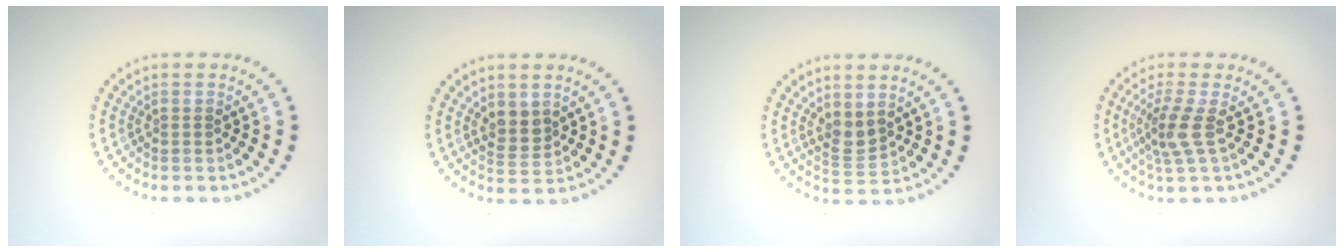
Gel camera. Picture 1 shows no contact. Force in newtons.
{"total": 2.2, "press": 1.9, "slide": 1.1}
{"total": 2.0, "press": 1.6, "slide": 1.2}
{"total": 2.8, "press": 2.1, "slide": 1.9}